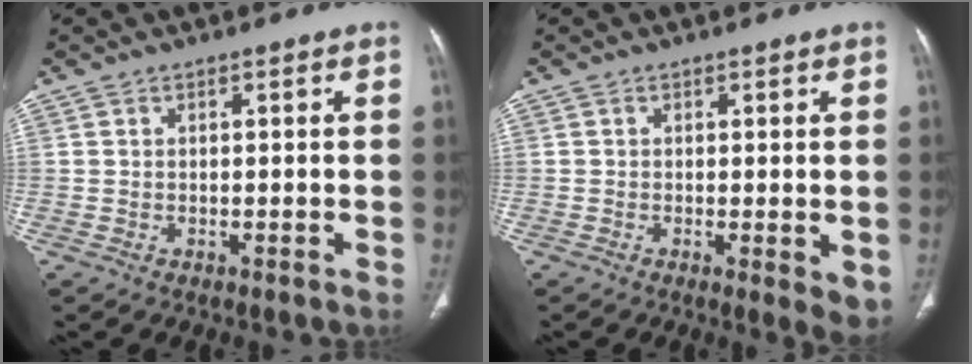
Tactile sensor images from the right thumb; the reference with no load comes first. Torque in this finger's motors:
{"motor_torque": [-0.30, 0.17, -0.17, -0.17, 0.03]}